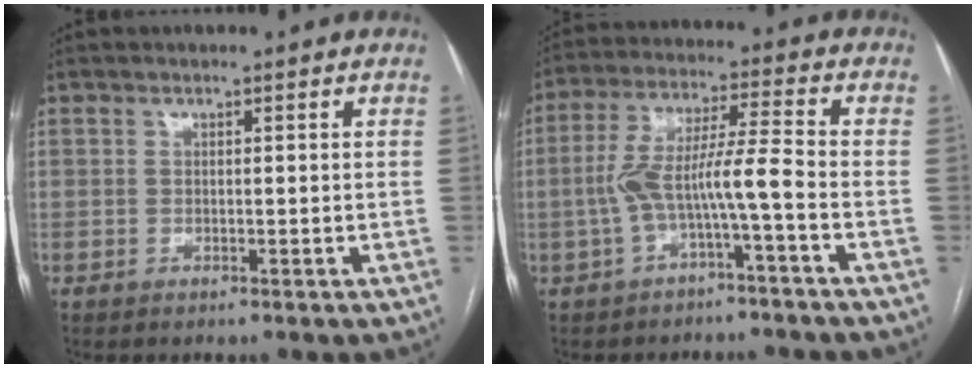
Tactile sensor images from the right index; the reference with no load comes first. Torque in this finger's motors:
{"motor_torque": [0.62, -0.05, 0.28, 0.17]}